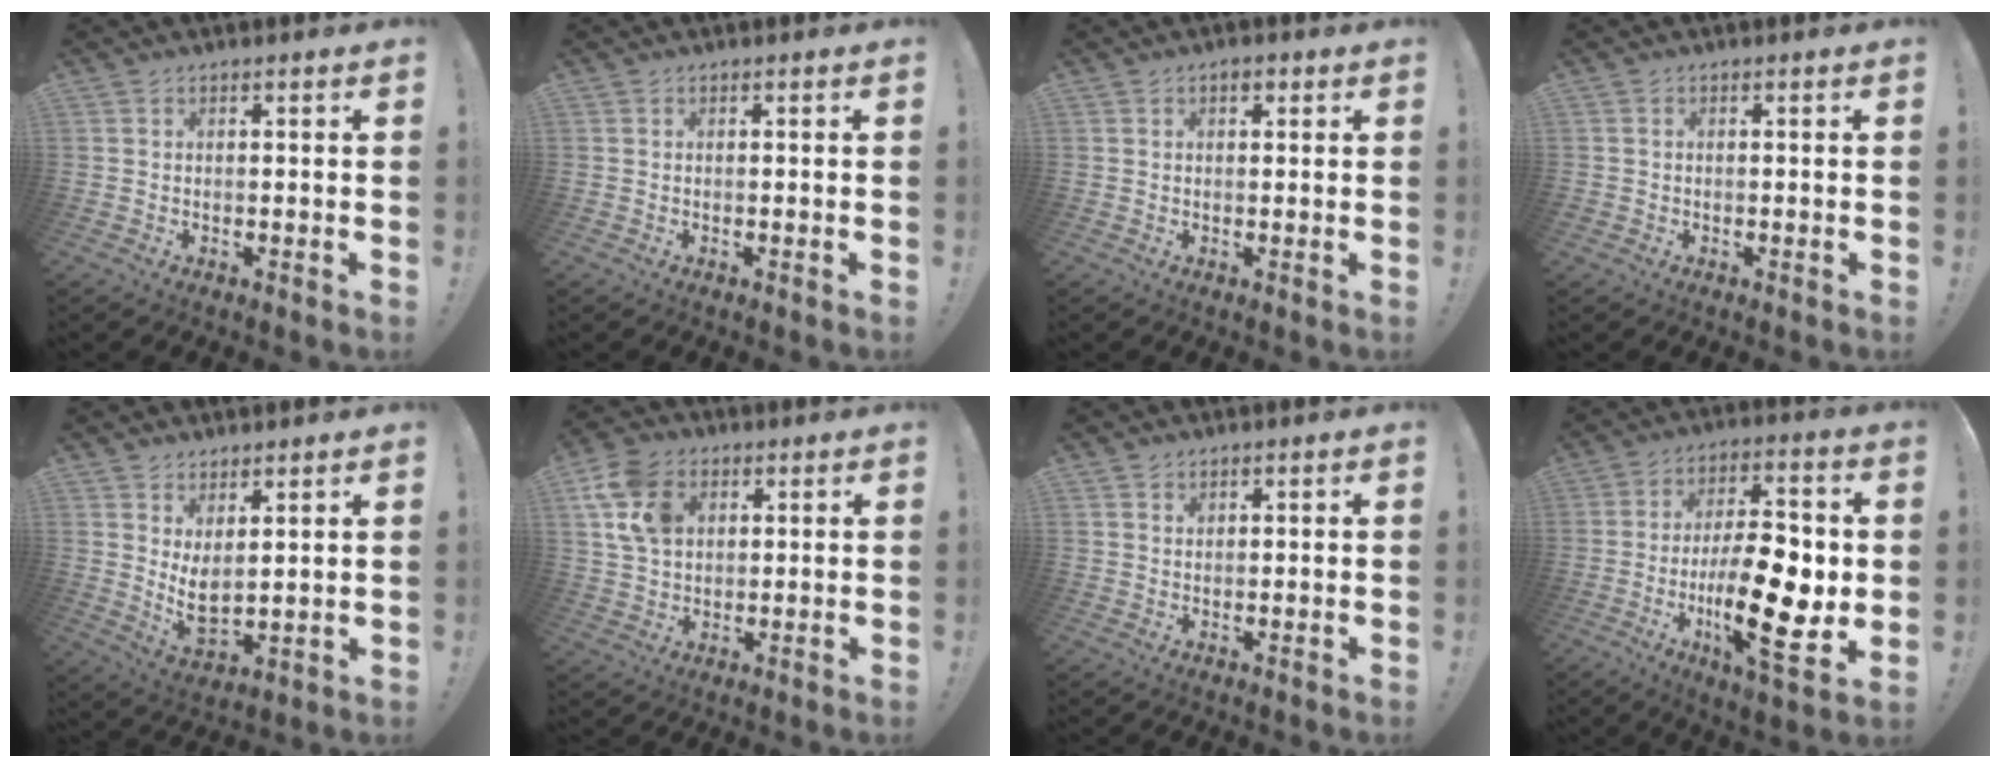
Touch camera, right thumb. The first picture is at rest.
{"total": 0.0}
{"total": 1.9, "force": [0.9, 1.1, 1.3], "torque": [-0.016, -0.001, 0.013]}
{"total": 0.9, "force": [-0.4, 0.9, 0.1], "torque": [-0.008, 0.005, -0.005]}
{"total": 6.7, "force": [3.4, 3.3, 4.7], "torque": [-0.056, -0.042, 0.066]}
{"total": 12.5, "force": [4.2, 9.0, 7.5], "torque": [-0.138, -0.003, 0.086]}
{"total": 1.3, "force": [1.0, 0.7, 0.2], "torque": [0.010, -0.008, 0.017]}
{"total": 21.1, "force": [-3.6, 7.8, 19.3], "torque": [-0.338, 0.006, -0.058]}